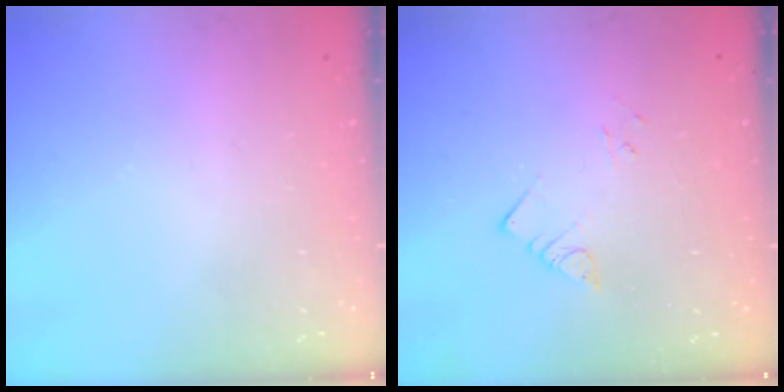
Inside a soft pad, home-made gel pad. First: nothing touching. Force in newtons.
{"total": 2.9, "press": 2.9, "slide": 0.4}